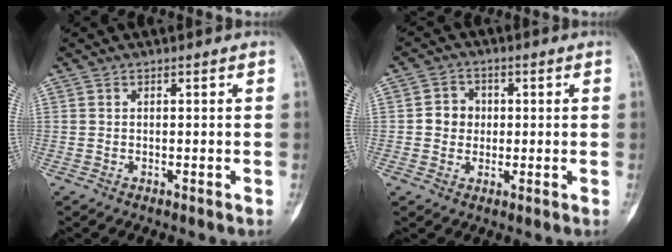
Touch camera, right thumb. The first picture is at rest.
{"total": 4.8, "force": [0.1, 4.4, 2.0], "torque": [-0.003, 0.007, -0.004]}